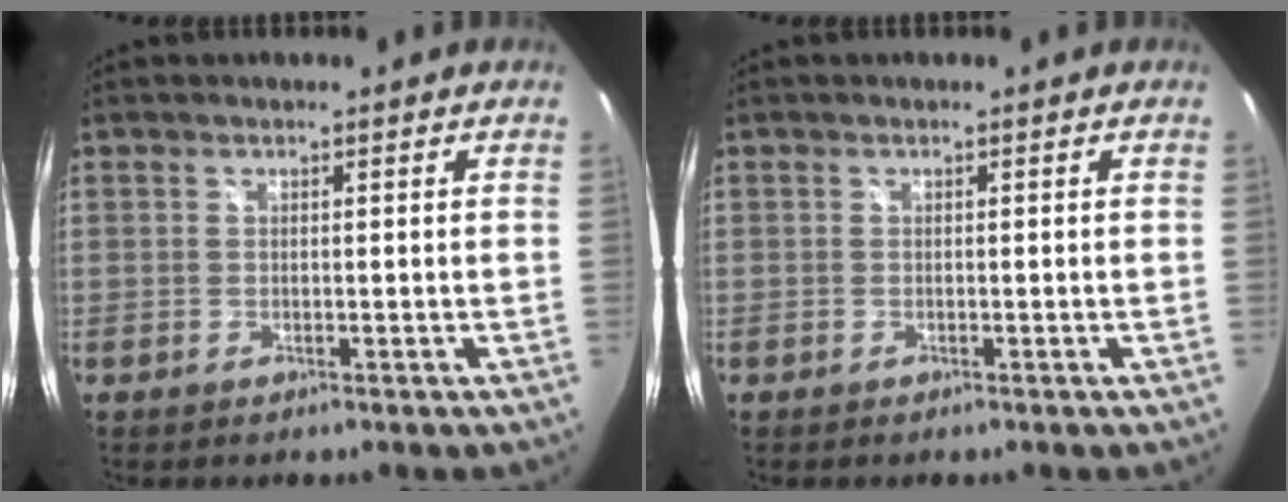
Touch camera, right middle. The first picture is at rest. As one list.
[{"total": 0.0}]